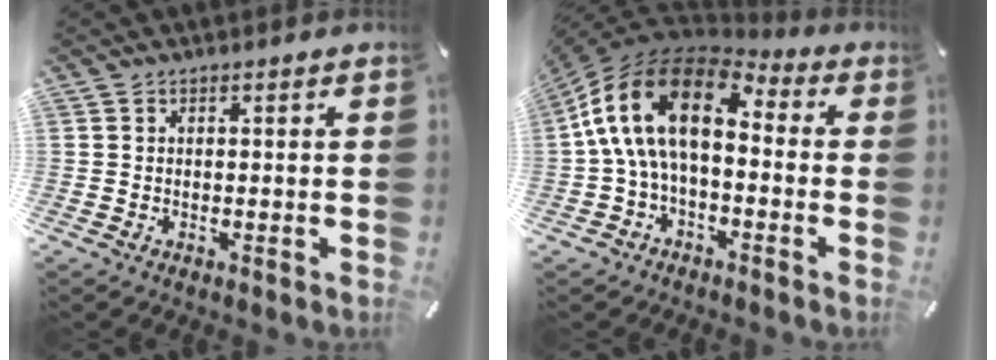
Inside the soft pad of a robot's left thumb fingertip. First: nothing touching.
{"total": 16.4, "force": [1.3, 9.5, 13.3], "torque": [-0.281, 0.009, 0.017]}